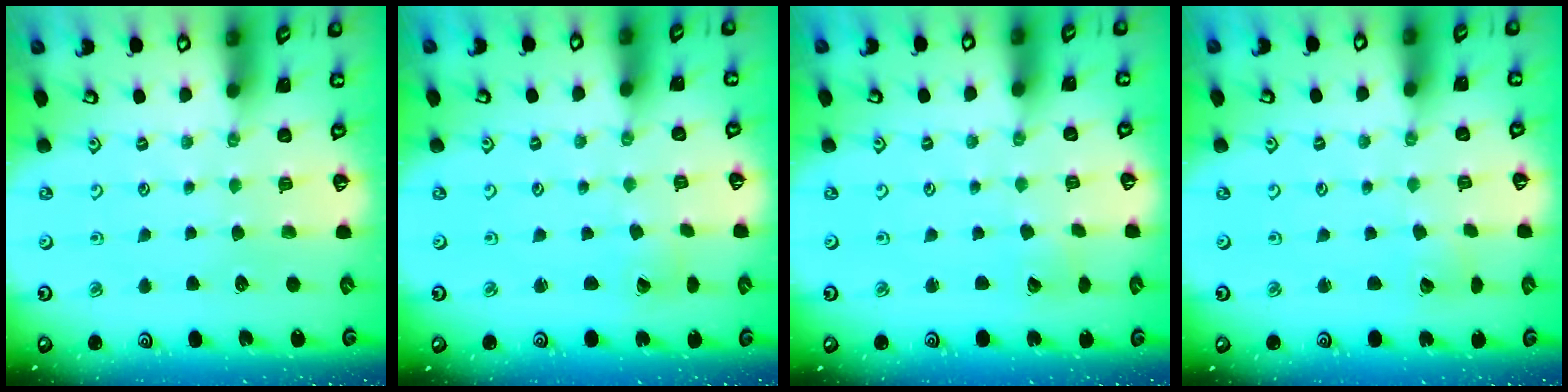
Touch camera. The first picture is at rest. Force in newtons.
{"total": 0.5, "press": 0.5, "slide": 0.0}
{"total": 2.5, "press": 2.4, "slide": 0.3}
{"total": 2.9, "press": 2.9, "slide": 0.1}